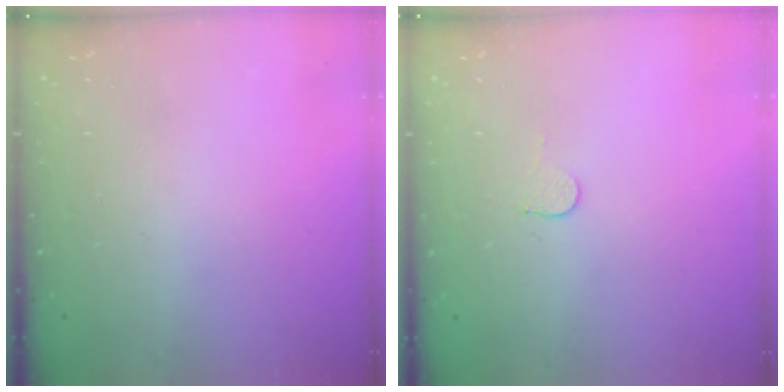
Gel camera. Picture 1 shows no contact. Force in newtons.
{"total": 3.4, "press": 3.4, "slide": 0.2}